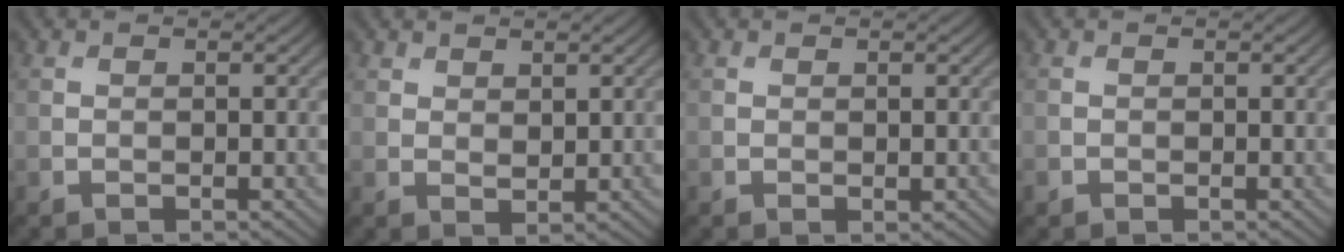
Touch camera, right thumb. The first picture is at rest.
{"total": 2.2, "force": [1.6, 1.1, 0.9], "torque": [-0.017, -0.005, 0.035]}
{"total": 0.5, "force": [0.3, 0.3, 0.3], "torque": [-0.001, -0.002, 0.005]}
{"total": 0.6, "force": [-0.2, 0.6, 0.0], "torque": [-0.001, -0.004, -0.006]}